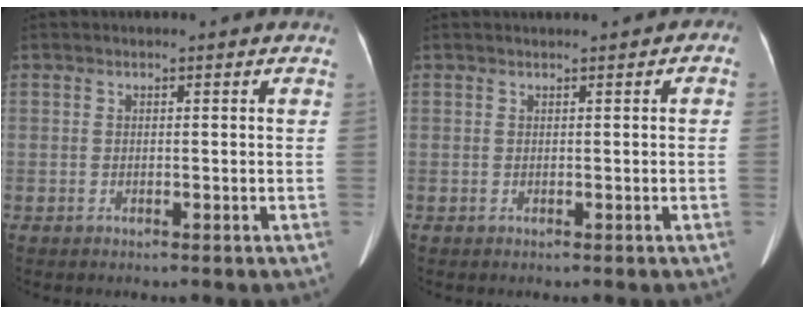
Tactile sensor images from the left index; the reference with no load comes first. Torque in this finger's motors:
{"motor_torque": [0.46, -0.66, 0.09, 0.01]}